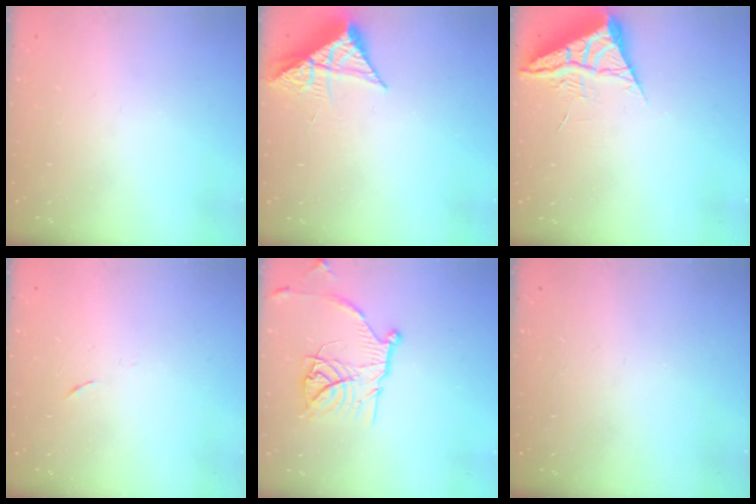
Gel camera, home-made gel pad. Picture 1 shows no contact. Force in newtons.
{"total": 7.6, "press": 7.6, "slide": 0.4}
{"total": 5.9, "press": 5.9, "slide": 0.6}
{"total": 4.0, "press": 3.6, "slide": 1.7}
{"total": 16.4, "press": 16.4, "slide": 1.3}
{"total": 0.0}